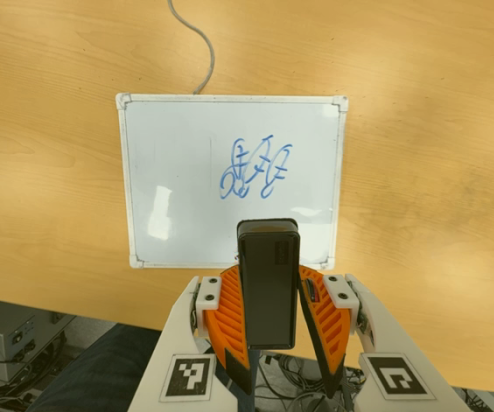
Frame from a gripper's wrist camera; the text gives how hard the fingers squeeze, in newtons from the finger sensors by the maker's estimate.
{"total": 6.3, "left": 5.9, "right": 6.6}